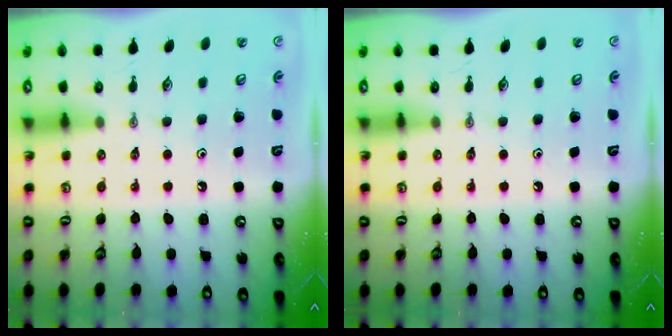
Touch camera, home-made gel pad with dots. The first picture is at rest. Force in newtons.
{"total": 0.0}